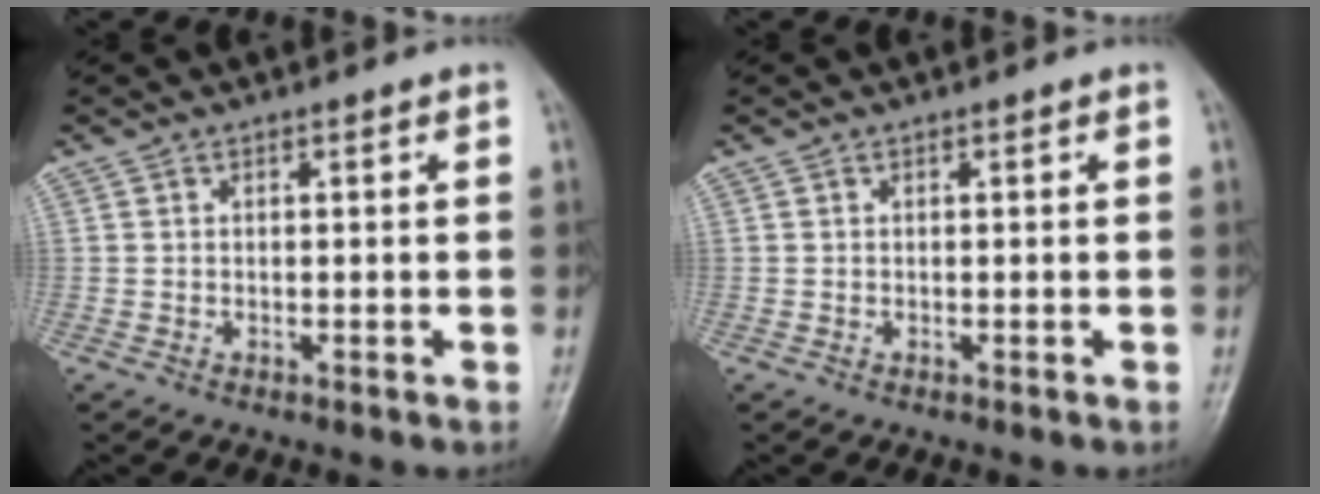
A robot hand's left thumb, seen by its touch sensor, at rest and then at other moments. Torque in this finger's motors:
{"motor_torque": [0.00, 0.00, 0.00, 0.00, 0.00]}